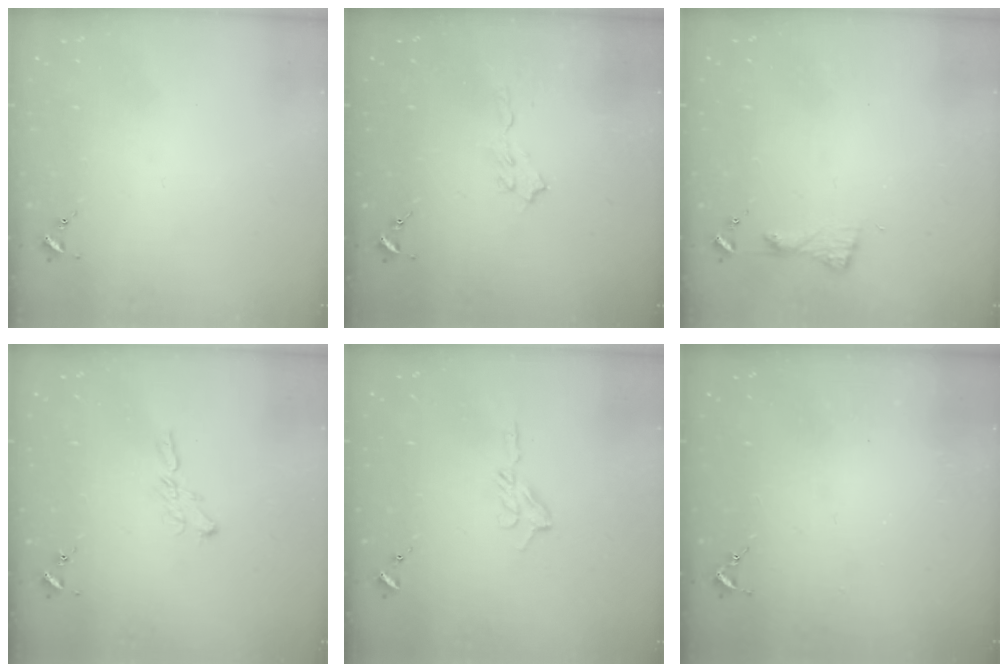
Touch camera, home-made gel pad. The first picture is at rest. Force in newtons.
{"total": 5.8, "press": 5.7, "slide": 0.6}
{"total": 5.0, "press": 4.9, "slide": 0.6}
{"total": 5.6, "press": 5.6, "slide": 0.2}
{"total": 6.9, "press": 6.9, "slide": 0.7}
{"total": 2.6, "press": 2.5, "slide": 0.3}